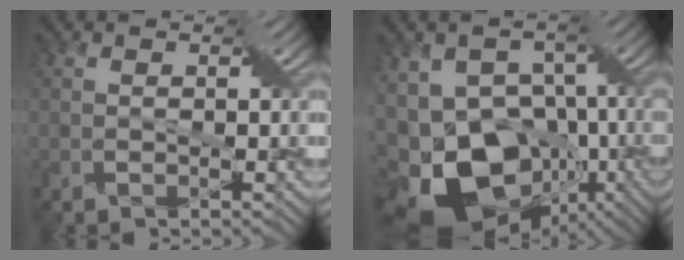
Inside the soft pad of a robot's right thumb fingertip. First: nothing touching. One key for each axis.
{"total": 17.6, "fx": -8.4, "fy": 11.3, "fz": 10.5, "tx": -0.213, "ty": -0.010, "tz": -0.115}